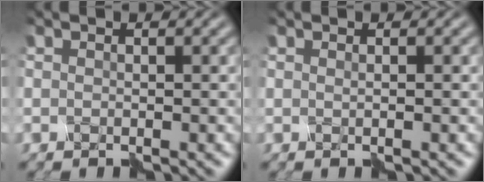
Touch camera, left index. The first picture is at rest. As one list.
[{"total": 0.5, "force": [0.4, -0.4, 0.0], "torque": [-0.001, -0.001, -0.002]}]